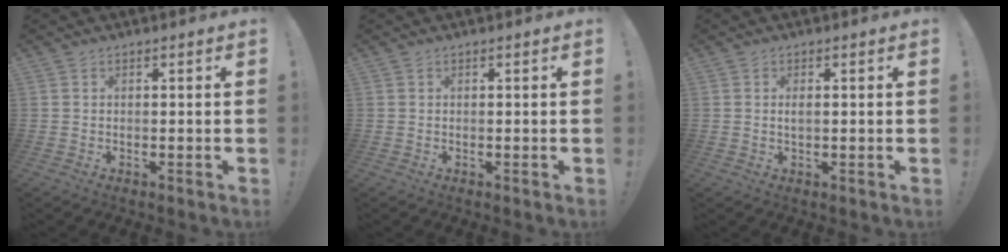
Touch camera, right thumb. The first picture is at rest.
{"total": 0.0}
{"total": 1.4, "force": [0.0, 0.5, 1.3], "torque": [-0.023, 0.001, -0.001]}